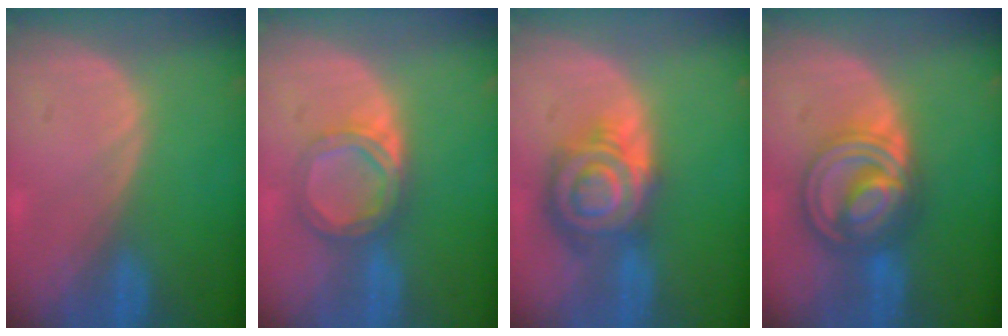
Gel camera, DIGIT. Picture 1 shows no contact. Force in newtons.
{"total": 5.3, "press": 5.1, "slide": 1.4}
{"total": 8.8, "press": 8.8, "slide": 0.5}
{"total": 8.9, "press": 8.9, "slide": 0.7}